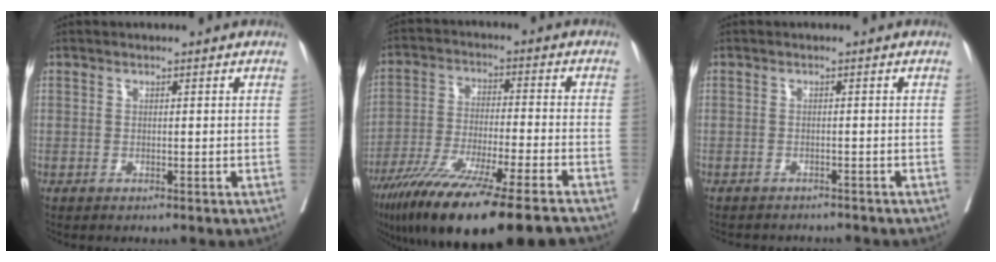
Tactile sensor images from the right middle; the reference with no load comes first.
{"total": 20.2, "force": [-15.2, 0.4, 13.2], "torque": [-0.208, -0.054, -0.252]}
{"total": 6.1, "force": [-5.8, 1.6, 1.3], "torque": [-0.012, -0.003, -0.073]}